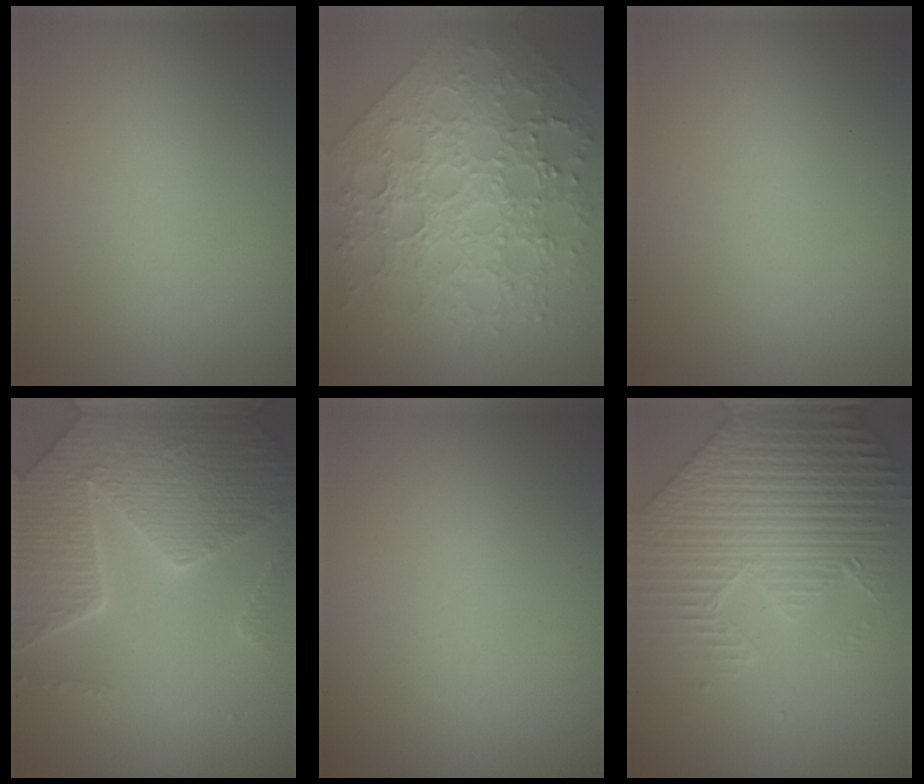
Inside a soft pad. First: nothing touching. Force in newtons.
{"total": 7.6, "press": 6.3, "slide": 4.3}
{"total": 0.0}
{"total": 7.5, "press": 7.2, "slide": 2.1}
{"total": 0.0}
{"total": 8.6, "press": 6.5, "slide": 5.6}